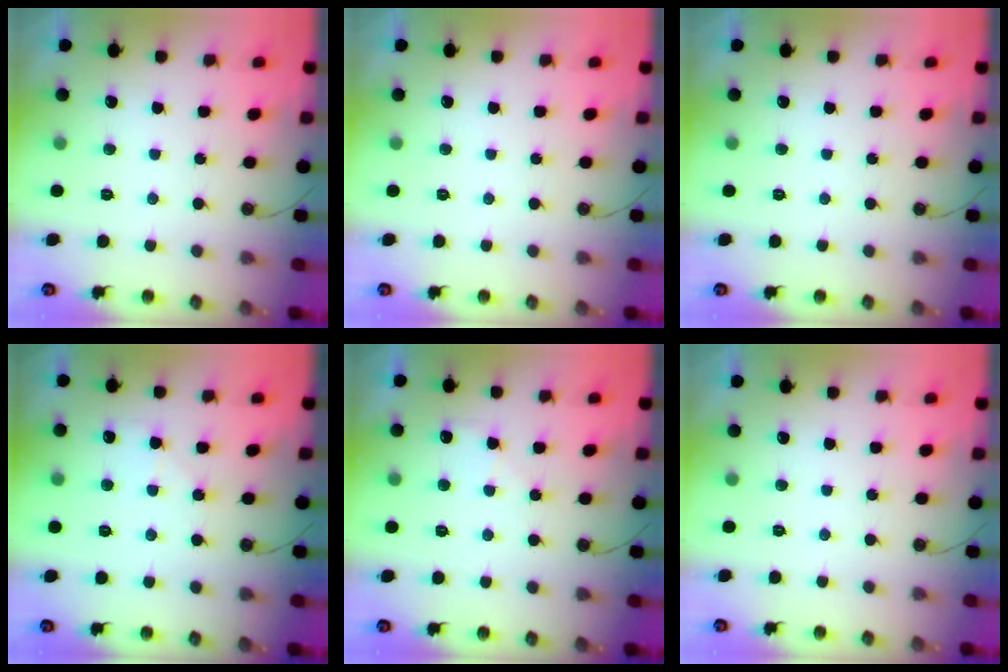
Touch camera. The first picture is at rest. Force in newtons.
{"total": 0.0}
{"total": 0.0}
{"total": 4.8, "press": 4.7, "slide": 0.7}
{"total": 4.6, "press": 4.5, "slide": 0.8}
{"total": 0.0}